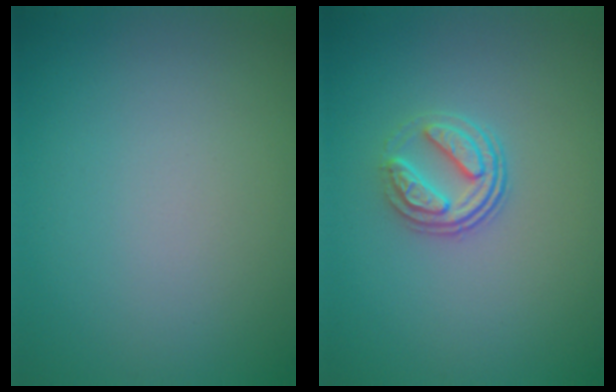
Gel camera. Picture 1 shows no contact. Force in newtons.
{"total": 2.5, "press": 1.9, "slide": 1.6}